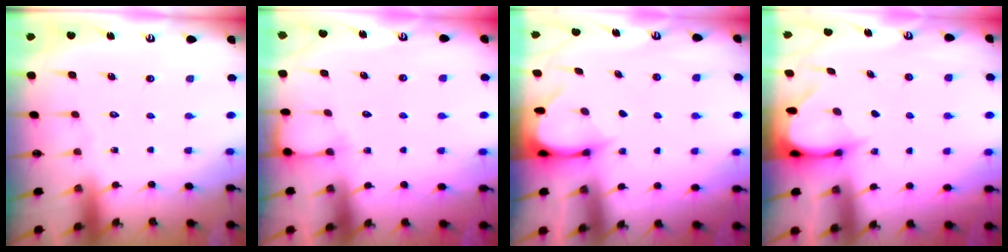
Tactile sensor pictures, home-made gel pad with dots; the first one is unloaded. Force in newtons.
{"total": 4.3, "press": 4.3, "slide": 0.4}
{"total": 3.4, "press": 3.4, "slide": 0.3}
{"total": 3.3, "press": 3.3, "slide": 0.3}